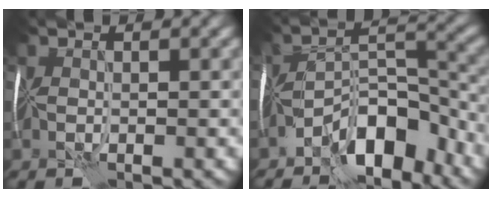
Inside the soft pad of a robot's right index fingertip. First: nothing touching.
{"total": 6.4, "force": [-4.8, 2.5, 3.6], "torque": [-0.039, 0.015, -0.096]}